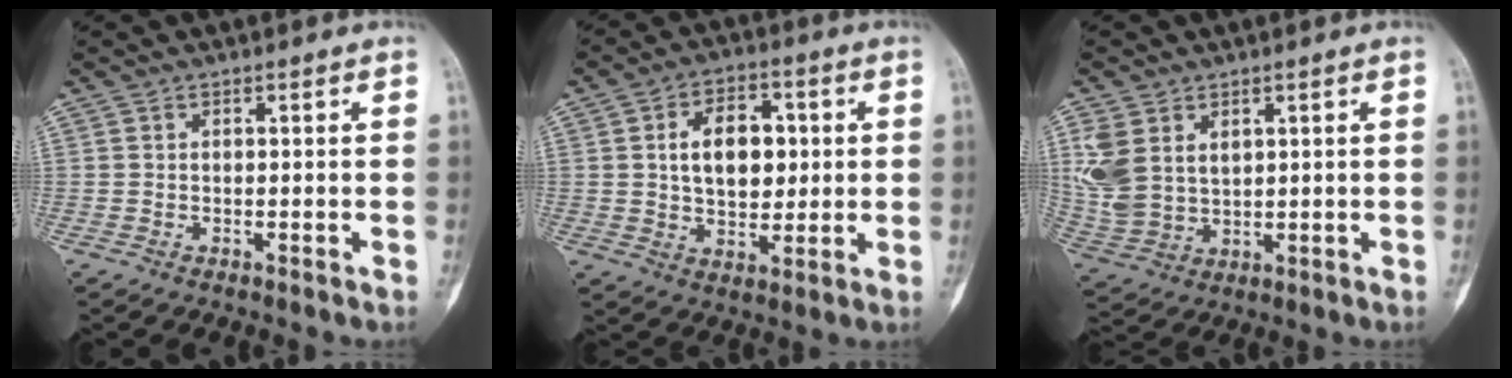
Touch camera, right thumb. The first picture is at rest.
{"total": 11.6, "force": [1.9, 7.5, 8.6], "torque": [-0.103, 0.004, 0.034]}
{"total": 9.2, "force": [3.2, 6.6, 5.6], "torque": [-0.112, -0.007, 0.082]}